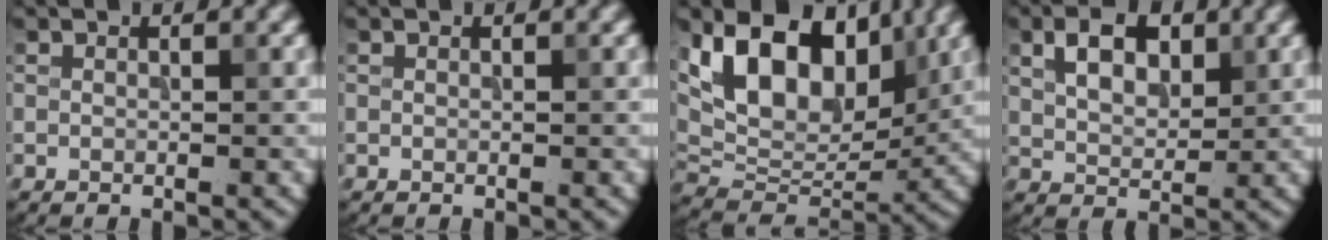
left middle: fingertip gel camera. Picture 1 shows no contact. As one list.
[{"total": 0.0}, {"total": 11.4, "force": [4.6, 6.9, 7.7], "torque": [-0.136, -0.002, 0.079]}, {"total": 4.3, "force": [1.7, 2.6, 3.0], "torque": [-0.056, 0.005, 0.030]}]